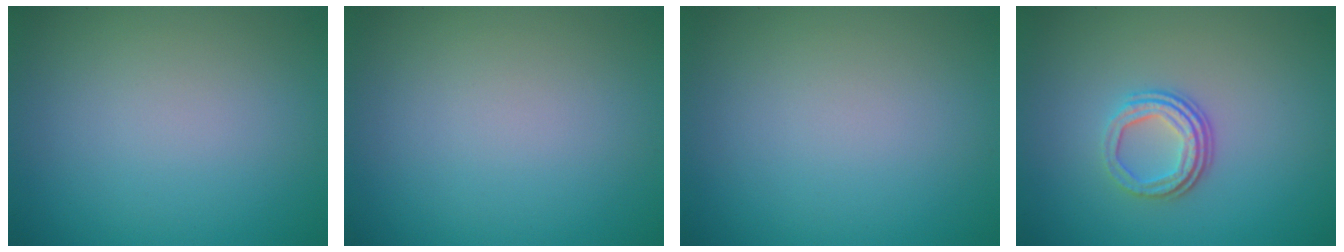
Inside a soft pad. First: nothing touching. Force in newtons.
{"total": 0.0}
{"total": 0.0}
{"total": 3.3, "press": 2.4, "slide": 2.3}